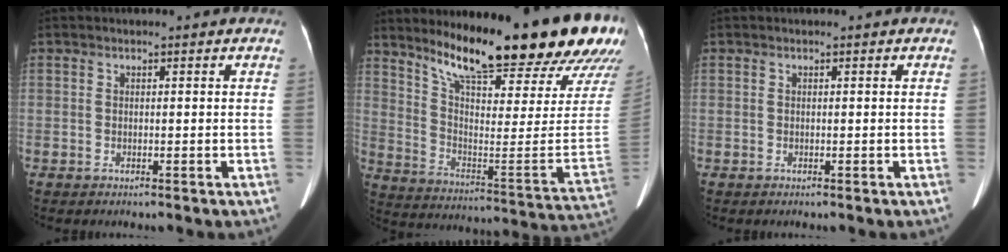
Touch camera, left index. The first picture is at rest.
{"total": 27.0, "force": [22.2, 2.2, 15.1], "torque": [-0.239, -0.101, 0.308]}
{"total": 0.0}